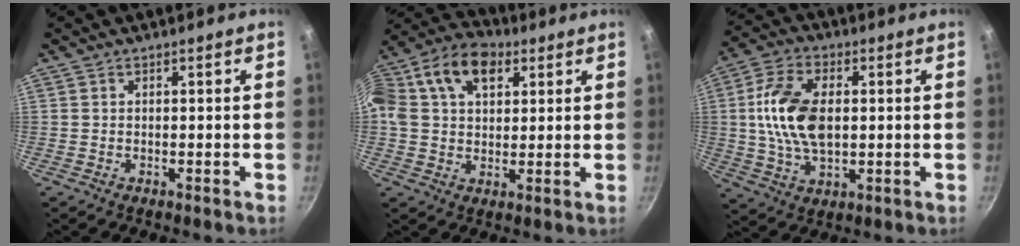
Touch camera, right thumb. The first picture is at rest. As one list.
[{"total": 6.5, "force": [3.9, 3.0, 4.3], "torque": [-0.075, -0.012, 0.077]}, {"total": 13.6, "force": [1.2, 8.0, 11.0], "torque": [-0.196, 0.009, 0.018]}]